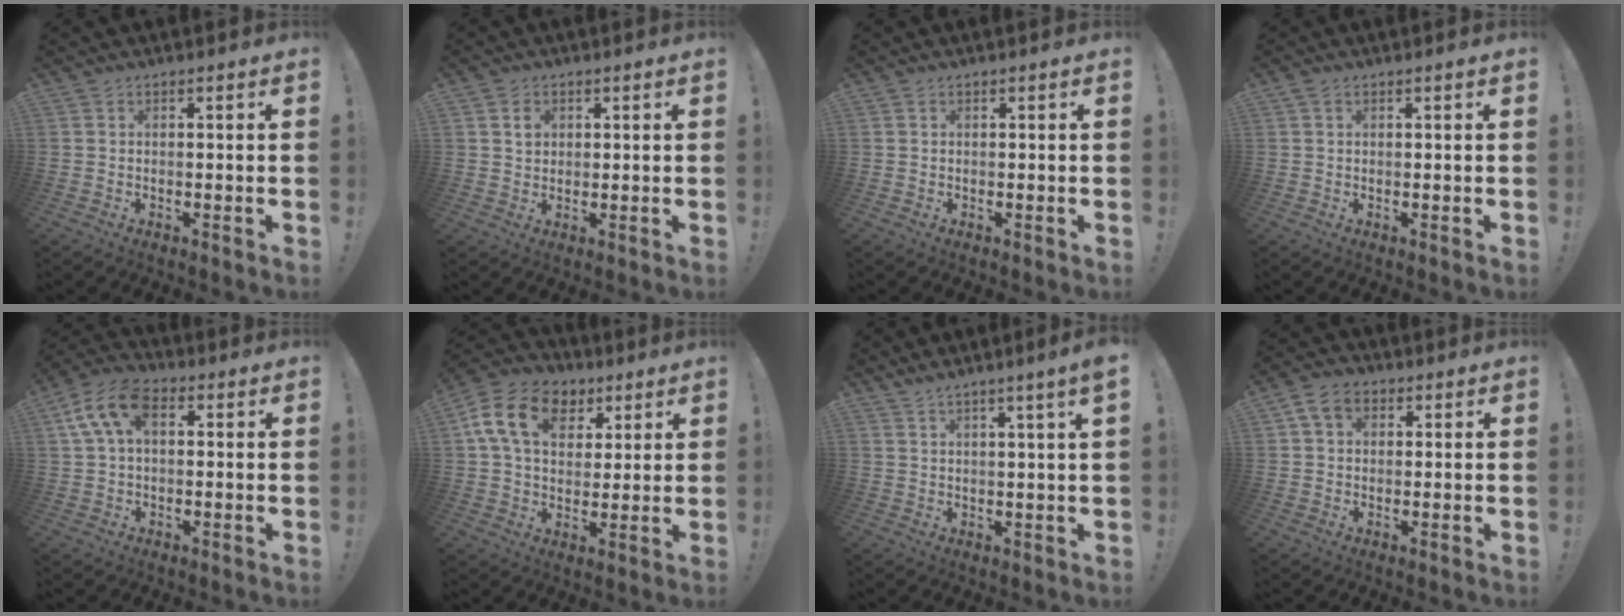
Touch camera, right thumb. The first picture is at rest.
{"total": 3.2, "force": [1.3, 2.7, 1.3], "torque": [-0.008, -0.005, 0.019]}
{"total": 0.0}
{"total": 0.8, "force": [0.3, 0.3, 0.7], "torque": [-0.020, 0.004, 0.007]}
{"total": 11.6, "force": [3.2, 7.1, 8.6], "torque": [-0.178, 0.005, 0.062]}
{"total": 16.3, "force": [6.4, 11.5, 9.6], "torque": [-0.156, -0.012, 0.124]}
{"total": 4.3, "force": [2.7, -0.9, 3.2], "torque": [-0.045, -0.017, 0.041]}
{"total": 6.8, "force": [2.5, 4.8, 4.1], "torque": [-0.071, 0.008, 0.051]}